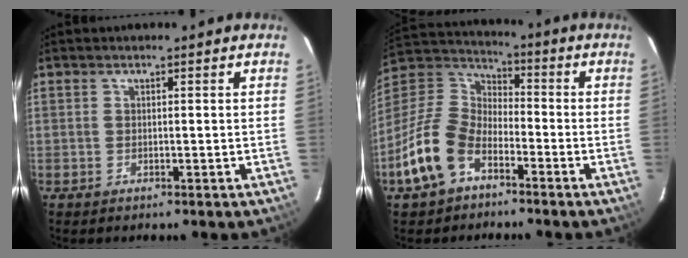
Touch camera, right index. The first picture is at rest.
{"total": 14.9, "force": [-7.6, 9.0, 9.1], "torque": [-0.207, 0.001, -0.148]}